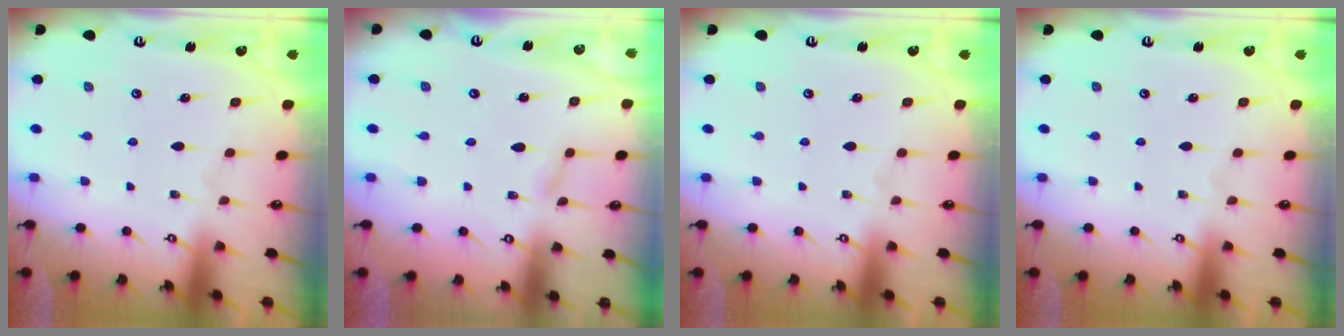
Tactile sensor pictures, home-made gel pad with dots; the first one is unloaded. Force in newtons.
{"total": 0.9, "press": 0.9, "slide": 0.1}
{"total": 0.0}
{"total": 0.0}